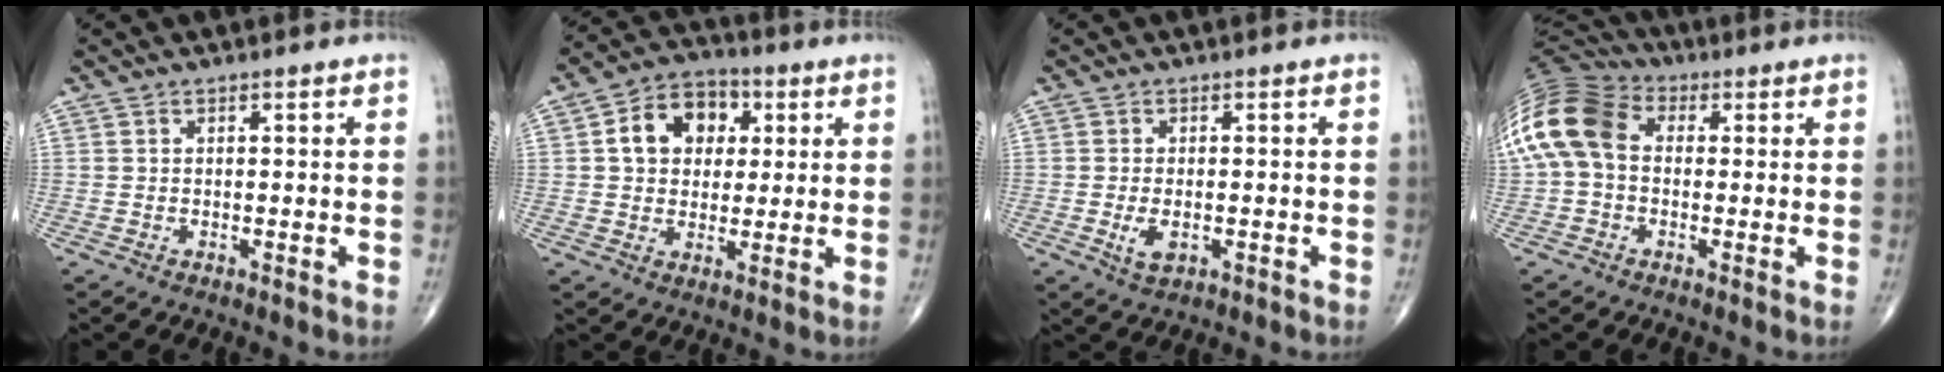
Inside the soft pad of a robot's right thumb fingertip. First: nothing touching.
{"total": 11.2, "force": [2.6, 8.5, 6.8], "torque": [-0.077, 0.008, 0.035]}
{"total": 3.5, "force": [-0.9, 1.8, 2.8], "torque": [-0.051, -0.005, -0.011]}
{"total": 15.1, "force": [1.2, 10.9, 10.4], "torque": [-0.222, 0.038, 0.011]}